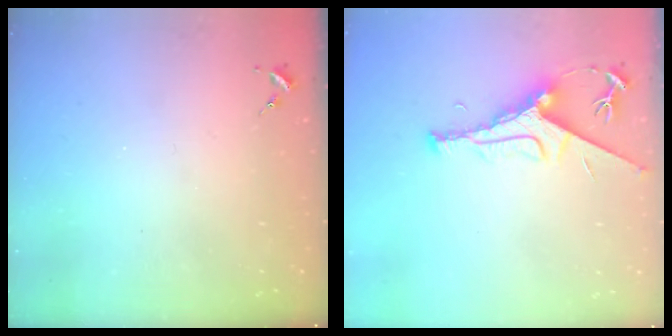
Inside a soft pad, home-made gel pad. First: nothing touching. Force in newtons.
{"total": 8.4, "press": 8.3, "slide": 1.0}